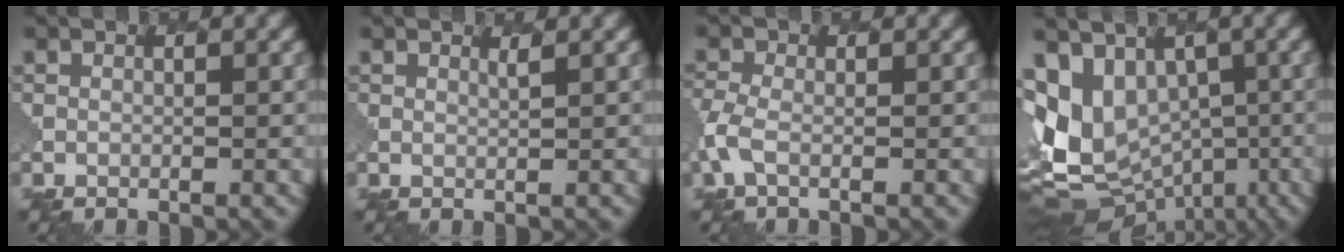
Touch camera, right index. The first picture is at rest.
{"total": 0.7, "force": [0.7, 0.0, 0.1], "torque": [-0.006, 0.000, 0.009]}
{"total": 2.2, "force": [-1.4, 0.6, 1.7], "torque": [-0.055, -0.002, -0.033]}
{"total": 11.2, "force": [-0.6, 9.1, 6.6], "torque": [-0.150, 0.005, 0.037]}